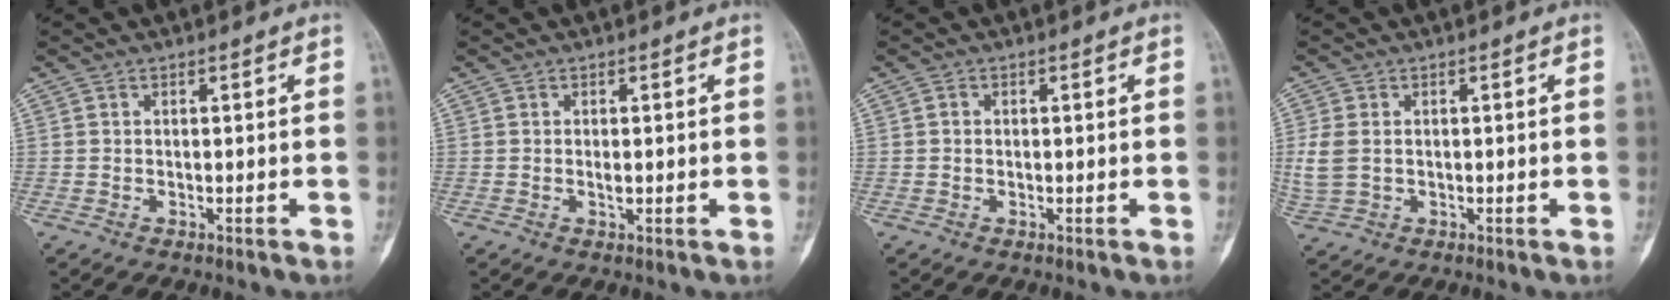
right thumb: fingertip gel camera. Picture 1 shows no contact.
{"total": 1.1, "force": [0.0, 0.5, 1.0], "torque": [-0.017, -0.002, -0.001]}
{"total": 0.7, "force": [0.0, 0.6, 0.3], "torque": [0.002, 0.003, -0.002]}
{"total": 4.9, "force": [0.3, 3.5, 3.3], "torque": [-0.086, 0.003, 0.011]}